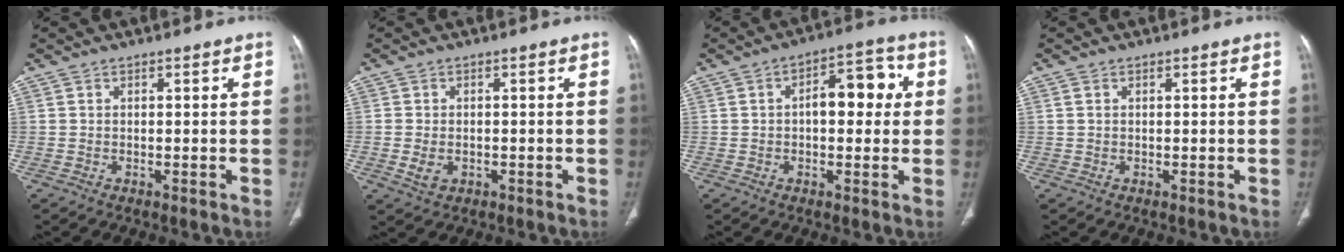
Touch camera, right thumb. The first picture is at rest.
{"total": 3.1, "force": [-0.8, 2.3, 2.0], "torque": [-0.039, 0.002, -0.005]}
{"total": 9.6, "force": [1.0, 5.1, 8.0], "torque": [-0.084, 0.027, 0.010]}
{"total": 0.7, "force": [0.3, 0.4, 0.5], "torque": [-0.015, 0.009, 0.008]}